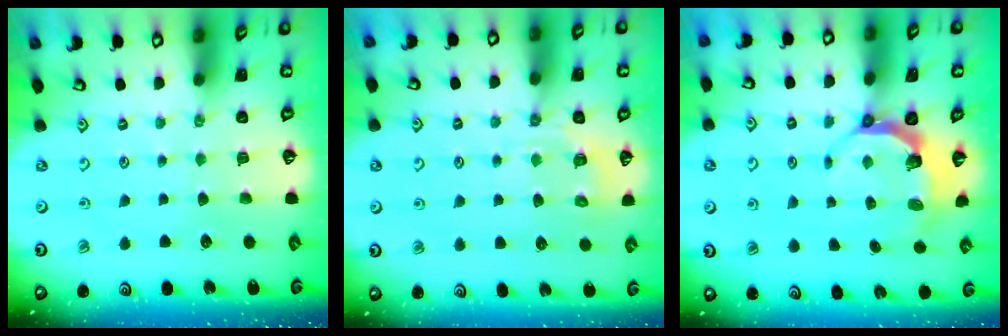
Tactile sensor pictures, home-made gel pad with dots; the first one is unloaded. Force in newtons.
{"total": 6.2, "press": 6.1, "slide": 1.3}
{"total": 5.8, "press": 4.6, "slide": 3.4}